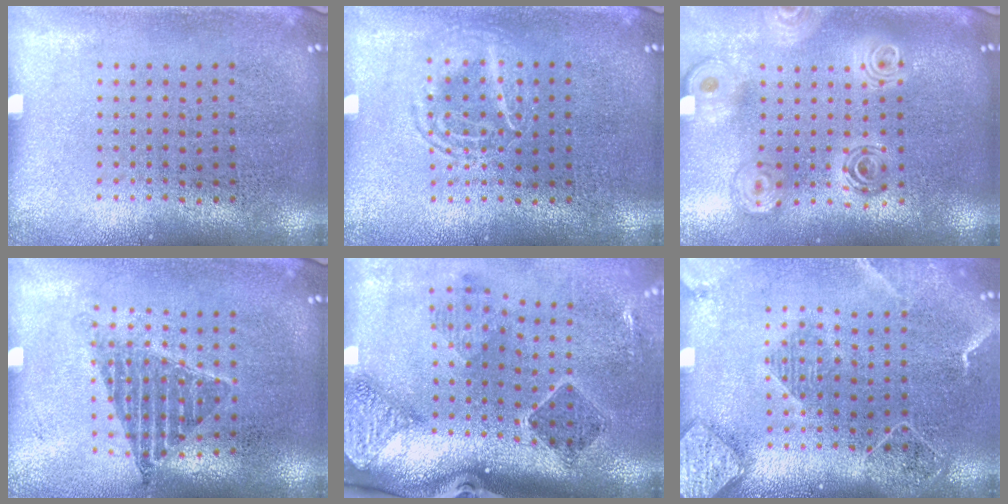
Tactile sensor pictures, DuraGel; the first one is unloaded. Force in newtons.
{"total": 1.9, "press": 1.9, "slide": 0.3}
{"total": 2.2, "press": 1.8, "slide": 1.3}
{"total": 1.1, "press": 1.0, "slide": 0.6}
{"total": 2.3, "press": 1.7, "slide": 1.5}
{"total": 2.3, "press": 2.0, "slide": 1.1}